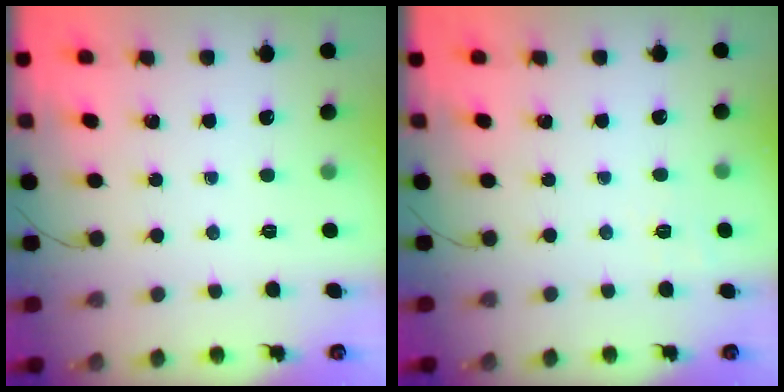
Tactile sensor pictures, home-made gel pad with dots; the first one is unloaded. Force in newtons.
{"total": 3.7, "press": 3.3, "slide": 1.7}